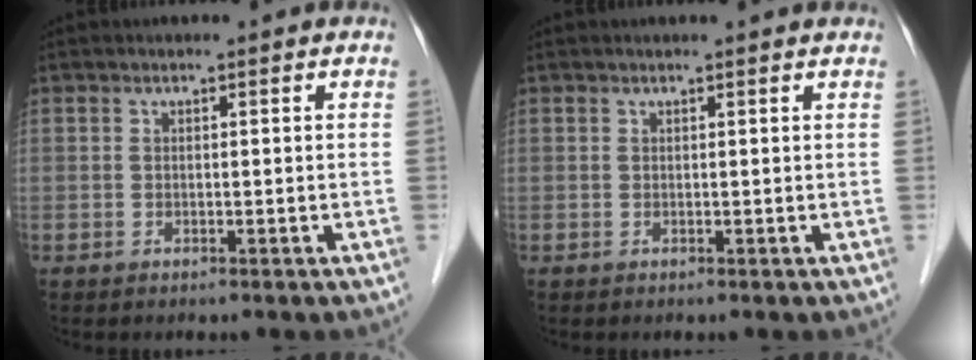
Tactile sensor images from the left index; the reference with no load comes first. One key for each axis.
{"total": 2.8, "fx": 2.6, "fy": 0.2, "fz": 0.8, "tx": -0.012, "ty": 0.011, "tz": 0.022}